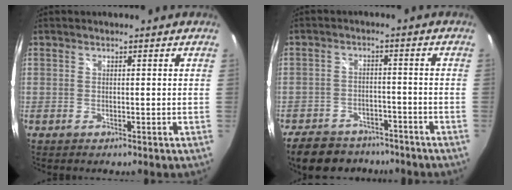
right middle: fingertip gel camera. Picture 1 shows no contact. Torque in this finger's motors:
{"motor_torque": [0.18, -0.19, 0.05, 0.04]}